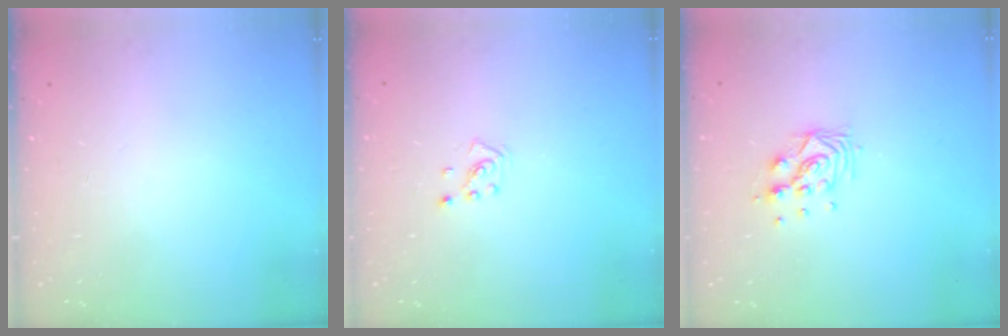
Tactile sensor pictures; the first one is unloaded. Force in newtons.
{"total": 2.2, "press": 2.2, "slide": 0.6}
{"total": 8.8, "press": 8.7, "slide": 0.9}